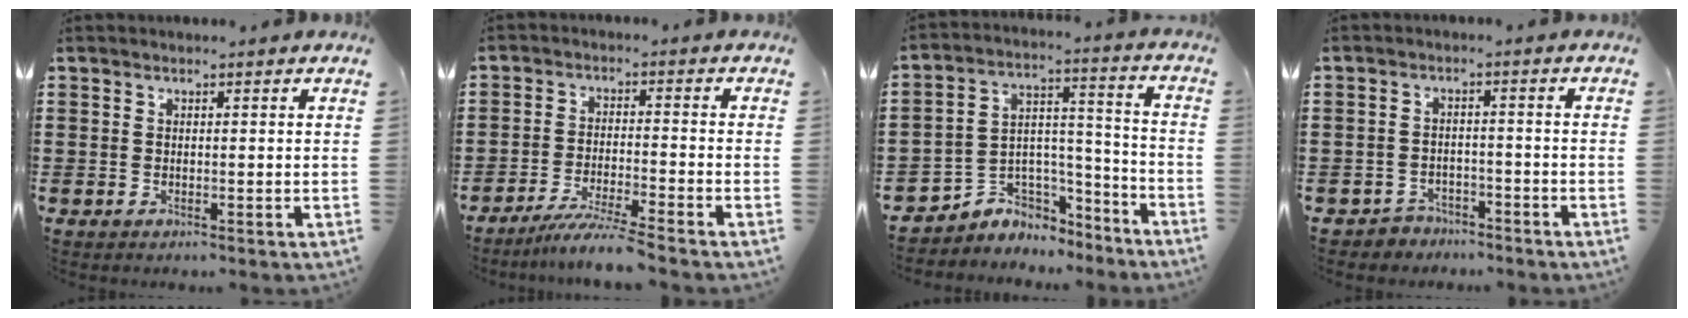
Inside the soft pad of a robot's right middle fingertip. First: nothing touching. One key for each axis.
{"total": 5.3, "fx": -4.7, "fy": -0.5, "fz": 2.3, "tx": -0.051, "ty": -0.020, "tz": -0.090}
{"total": 4.3, "fx": -3.2, "fy": 2.8, "fz": -0.2, "tx": -0.008, "ty": 0.001, "tz": -0.066}
{"total": 2.7, "fx": -2.6, "fy": 0.8, "fz": -0.2, "tx": -0.008, "ty": 0.000, "tz": -0.056}